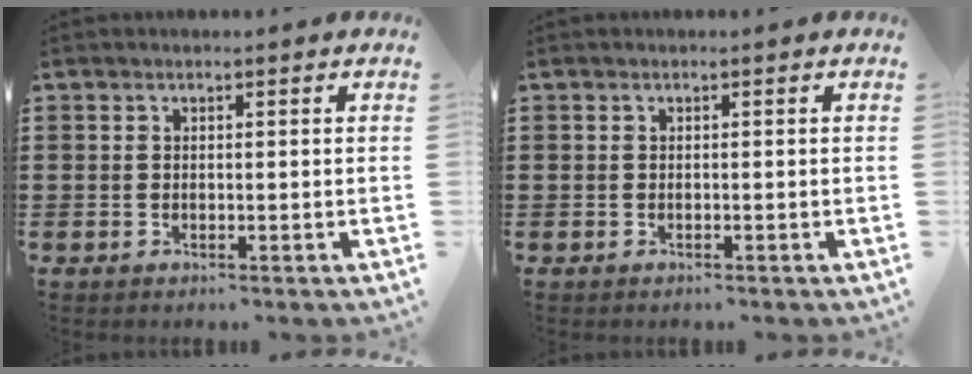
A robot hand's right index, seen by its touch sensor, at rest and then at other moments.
{"total": 0.0}